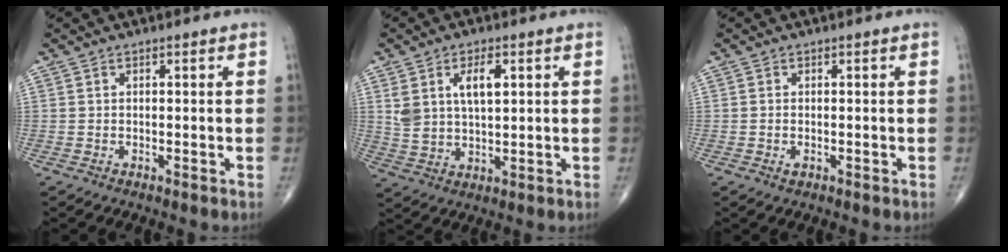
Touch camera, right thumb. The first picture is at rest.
{"total": 8.1, "force": [2.8, 4.0, 6.4], "torque": [-0.115, -0.008, 0.060]}
{"total": 0.9, "force": [-0.3, 0.5, 0.7], "torque": [-0.014, 0.001, -0.005]}